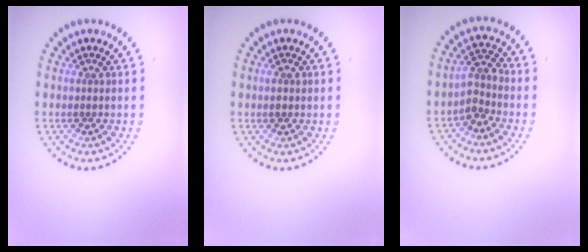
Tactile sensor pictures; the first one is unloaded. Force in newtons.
{"total": 1.3, "press": 1.3, "slide": 0.1}
{"total": 2.6, "press": 2.0, "slide": 1.6}